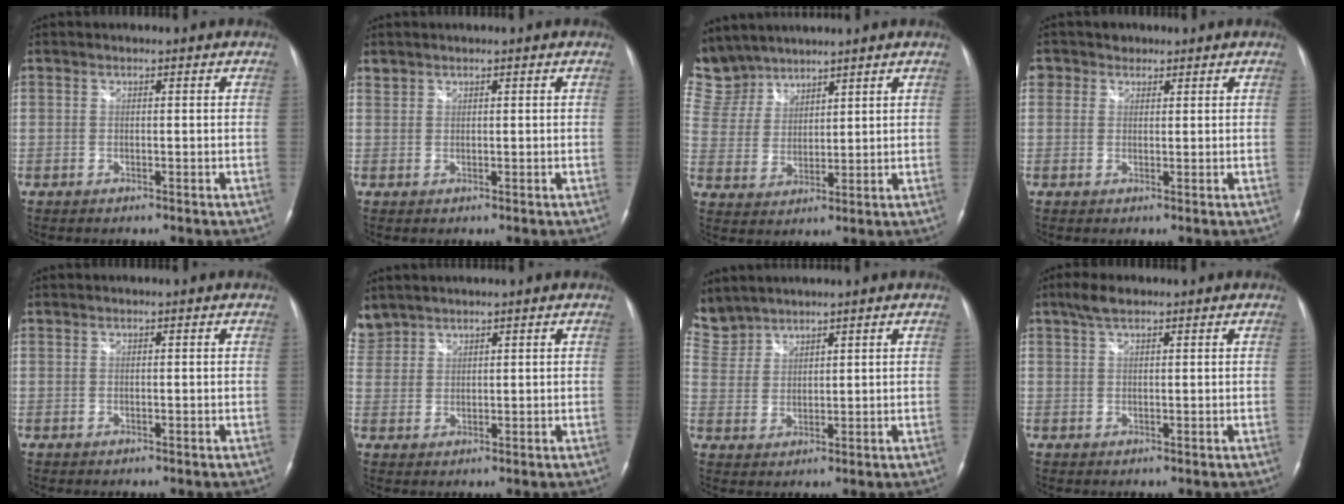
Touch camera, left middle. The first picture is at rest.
{"total": 0.8, "force": [0.7, 0.3, -0.1], "torque": [0.002, 0.005, 0.014]}
{"total": 11.1, "force": [9.8, 5.2, 1.1], "torque": [-0.056, 0.021, 0.214]}
{"total": 2.8, "force": [1.5, 2.4, 0.1], "torque": [0.001, 0.010, 0.022]}
{"total": 0.0}
{"total": 4.0, "force": [3.7, 1.6, -0.1], "torque": [-0.006, 0.015, 0.084]}
{"total": 6.3, "force": [5.9, 2.1, 0.0], "torque": [-0.010, 0.013, 0.133]}
{"total": 3.0, "force": [2.2, 1.0, 1.8], "torque": [-0.042, 0.012, 0.042]}